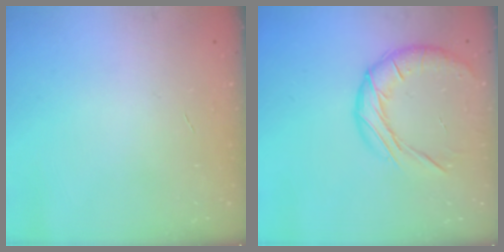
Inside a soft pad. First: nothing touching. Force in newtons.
{"total": 13.6, "press": 13.6, "slide": 1.1}